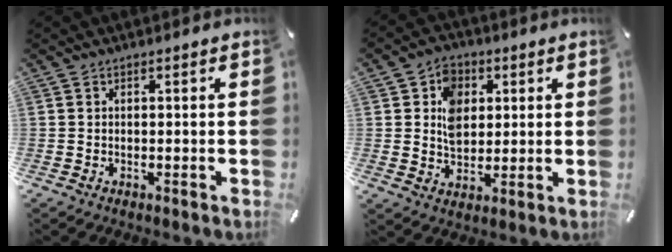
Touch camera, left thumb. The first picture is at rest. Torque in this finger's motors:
{"motor_torque": [1.18, 1.16, 0.72, -0.59, 0.04]}